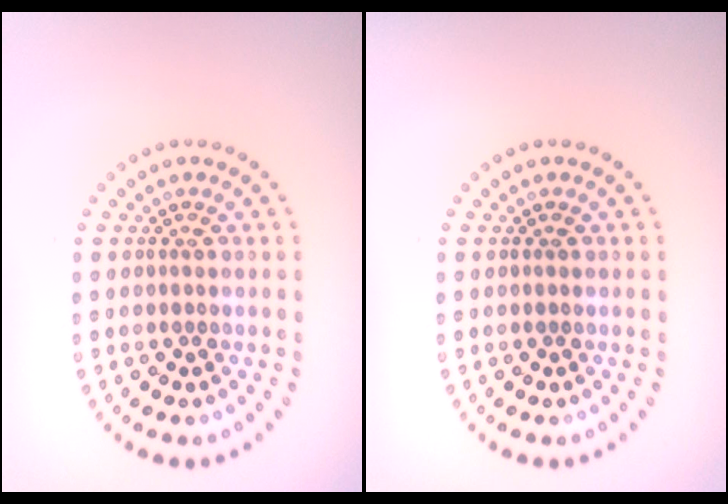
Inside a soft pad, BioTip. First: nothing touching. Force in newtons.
{"total": 0.0}